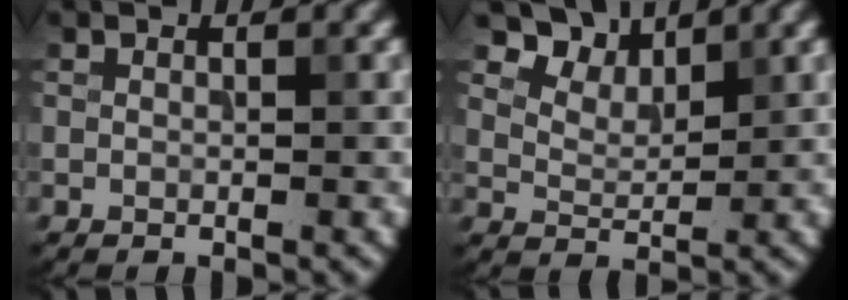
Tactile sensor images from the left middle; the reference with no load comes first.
{"total": 3.9, "force": [3.1, 1.8, 1.4], "torque": [-0.035, 0.000, 0.060]}